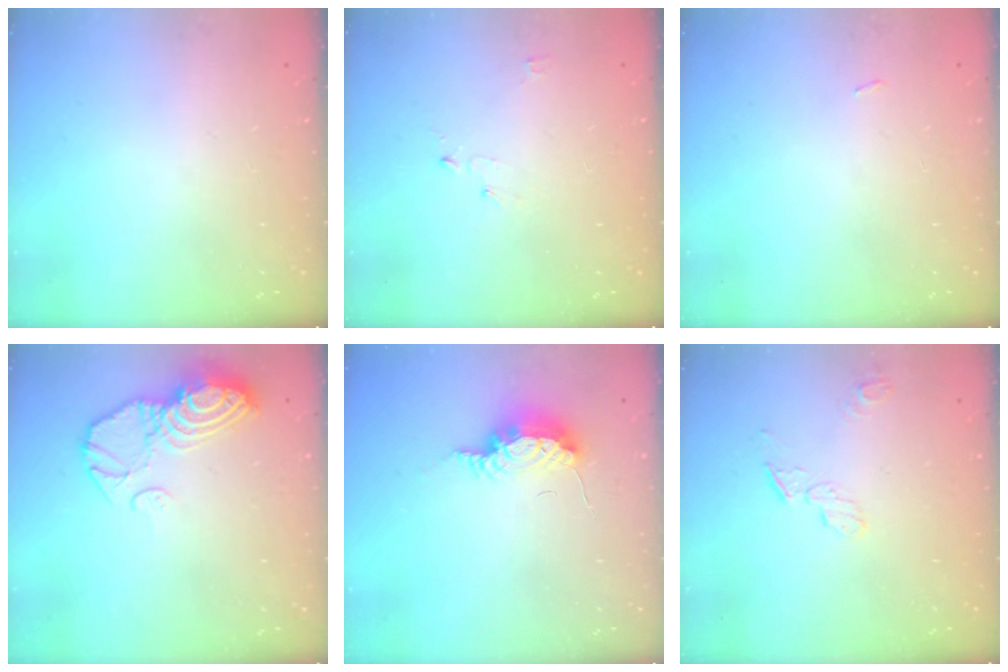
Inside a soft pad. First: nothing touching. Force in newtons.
{"total": 2.4, "press": 2.4, "slide": 0.3}
{"total": 2.8, "press": 2.4, "slide": 1.4}
{"total": 12.2, "press": 12.1, "slide": 1.4}
{"total": 12.0, "press": 9.0, "slide": 8.0}
{"total": 4.9, "press": 4.8, "slide": 0.5}